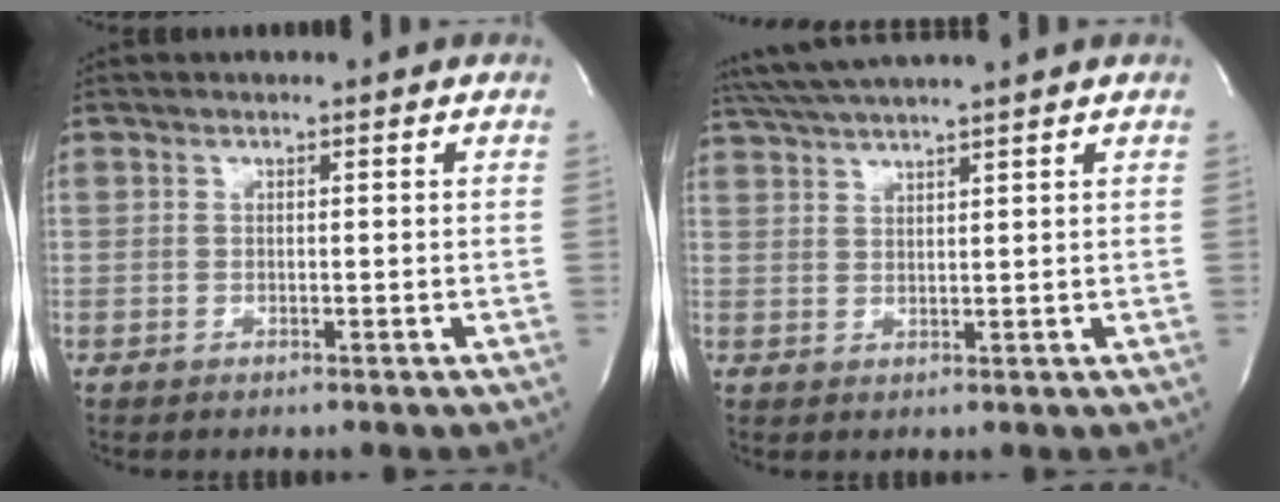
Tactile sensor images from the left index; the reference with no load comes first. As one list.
[{"total": 7.3, "force": [6.4, -1.5, 3.2], "torque": [-0.059, 0.019, 0.107]}]